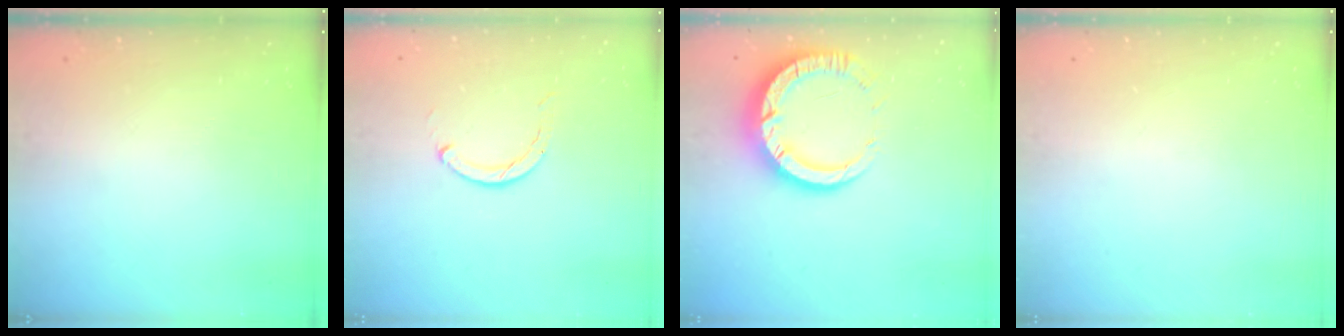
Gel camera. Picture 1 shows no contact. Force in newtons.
{"total": 2.3, "press": 2.3, "slide": 0.4}
{"total": 11.3, "press": 11.2, "slide": 1.2}
{"total": 0.0}